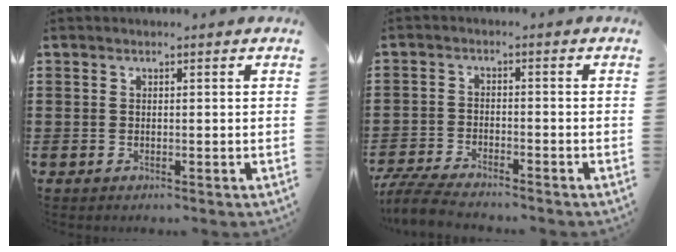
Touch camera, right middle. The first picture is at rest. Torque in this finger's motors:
{"motor_torque": [0.13, -0.07, 0.11, 0.04]}